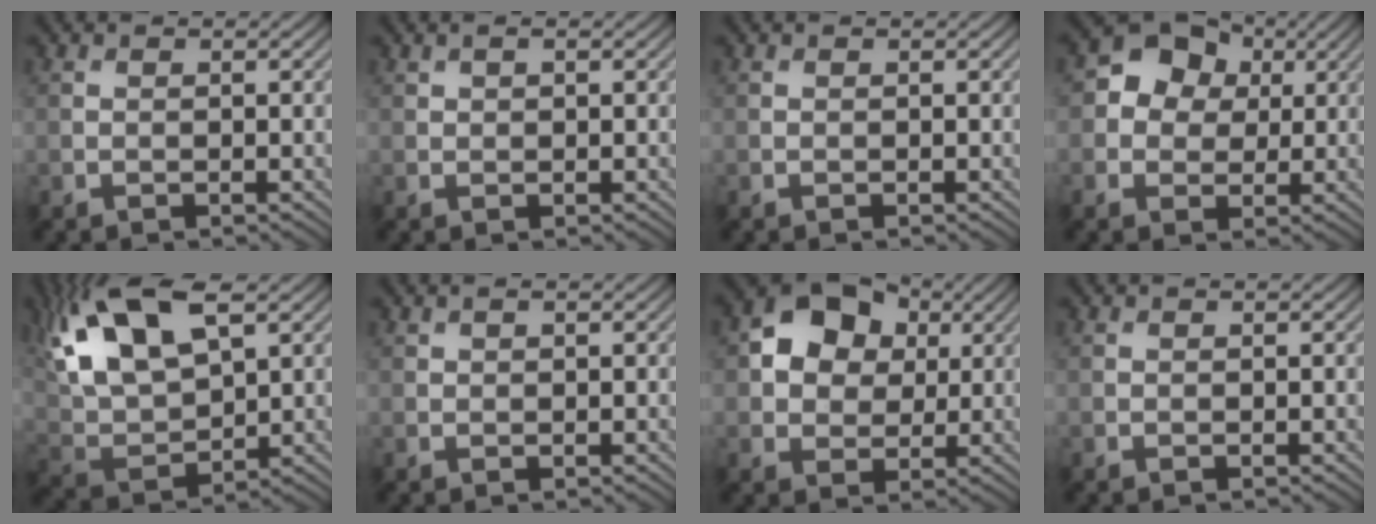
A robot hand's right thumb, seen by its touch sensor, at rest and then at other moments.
{"total": 1.1, "force": [0.6, 0.6, 0.7], "torque": [-0.017, 0.002, 0.012]}
{"total": 0.0}
{"total": 7.4, "force": [1.9, 6.2, 3.5], "torque": [-0.078, 0.017, 0.008]}
{"total": 15.1, "force": [7.2, 6.9, 11.3], "torque": [-0.253, 0.016, 0.131]}
{"total": 0.8, "force": [0.4, 0.4, 0.5], "torque": [-0.012, 0.001, 0.008]}
{"total": 9.1, "force": [2.8, 6.9, 5.2], "torque": [-0.109, 0.012, 0.030]}
{"total": 0.0}